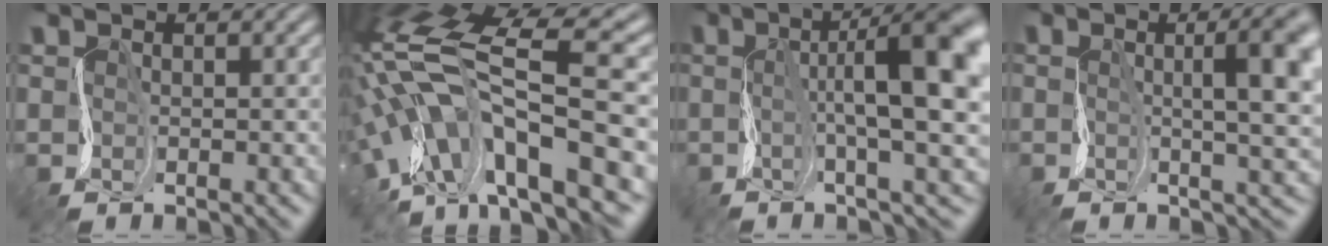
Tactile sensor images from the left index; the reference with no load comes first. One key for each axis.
{"total": 15.1, "fx": -2.3, "fy": 6.2, "fz": 13.6, "tx": -0.264, "ty": 0.029, "tz": -0.037}
{"total": 13.8, "fx": 1.5, "fy": 3.3, "fz": 13.3, "tx": -0.181, "ty": 0.008, "tz": 0.025}
{"total": 8.5, "fx": 0.6, "fy": 2.5, "fz": 8.1, "tx": -0.092, "ty": 0.012, "tz": 0.004}